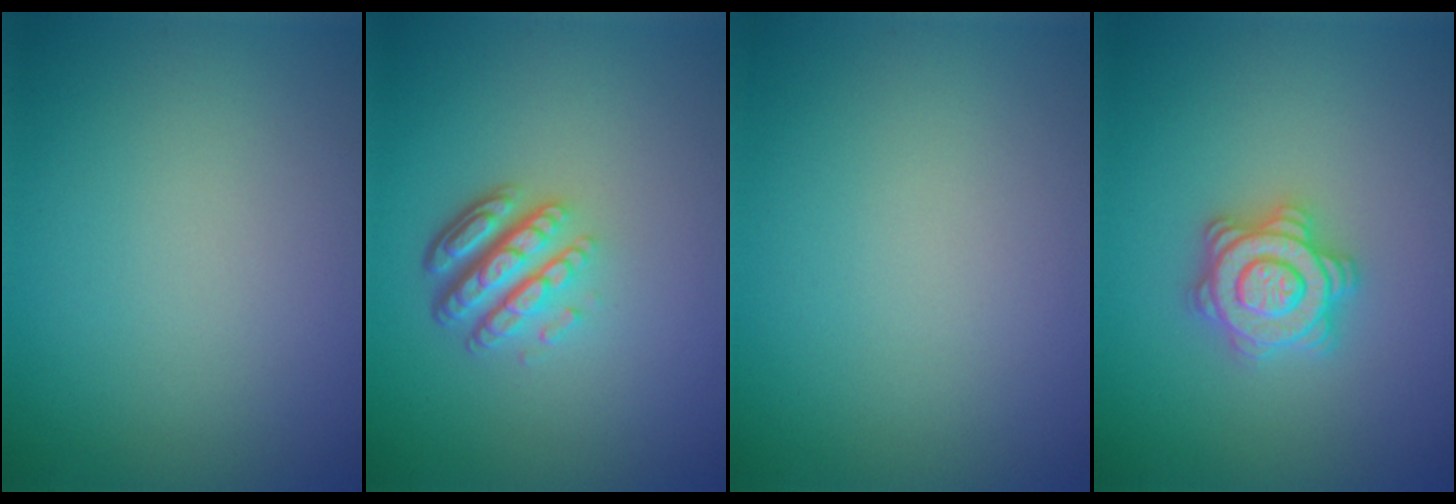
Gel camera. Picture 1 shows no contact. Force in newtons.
{"total": 4.9, "press": 3.4, "slide": 3.5}
{"total": 0.0}
{"total": 4.4, "press": 4.3, "slide": 0.7}